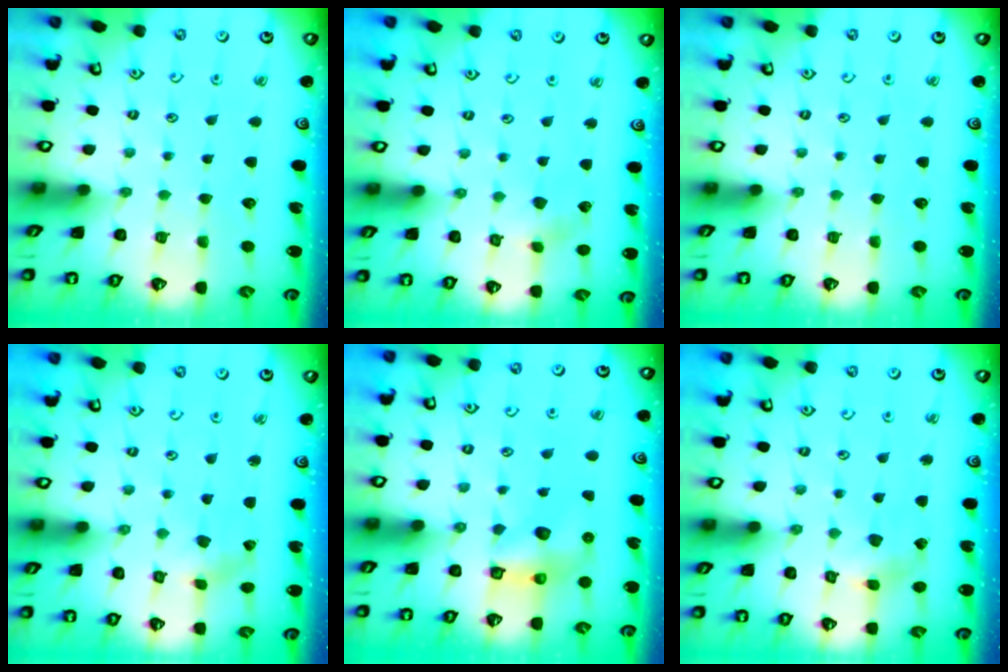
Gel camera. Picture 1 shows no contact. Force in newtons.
{"total": 3.6, "press": 3.5, "slide": 0.5}
{"total": 0.0}
{"total": 0.8, "press": 0.8, "slide": 0.1}
{"total": 6.8, "press": 6.8, "slide": 0.5}
{"total": 2.7, "press": 2.7, "slide": 0.3}